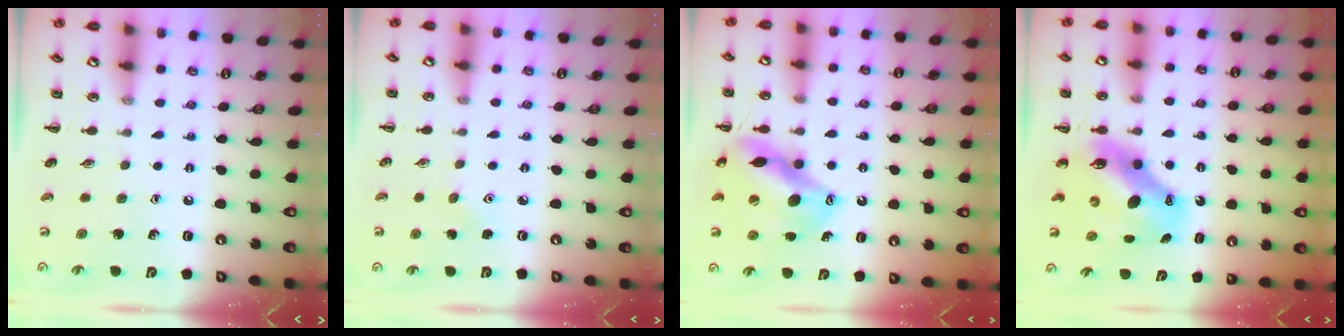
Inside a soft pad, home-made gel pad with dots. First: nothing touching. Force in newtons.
{"total": 3.2, "press": 3.1, "slide": 0.8}
{"total": 15.2, "press": 14.8, "slide": 3.7}
{"total": 11.2, "press": 10.8, "slide": 3.0}